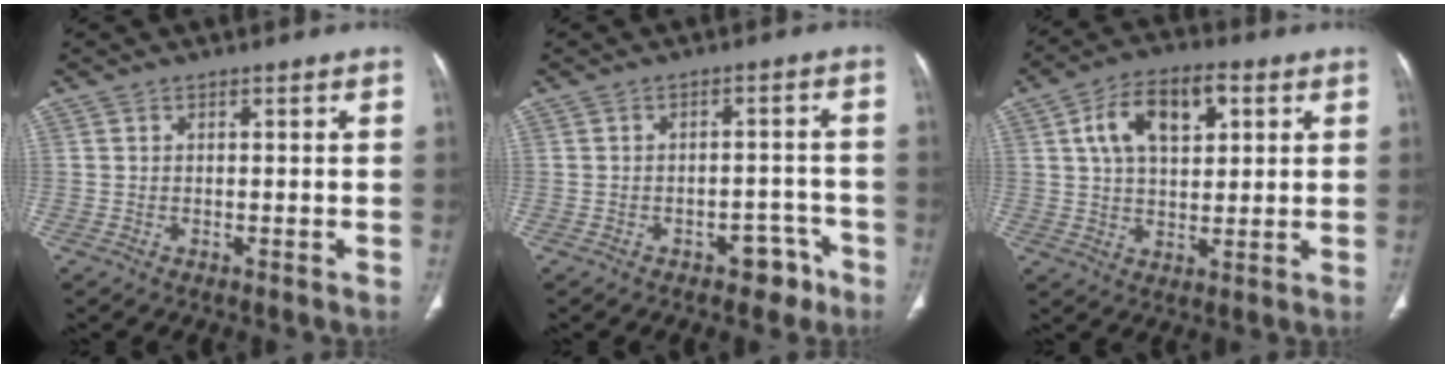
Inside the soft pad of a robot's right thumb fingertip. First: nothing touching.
{"total": 5.1, "force": [-3.2, 3.2, 2.3], "torque": [-0.005, 0.037, -0.037]}
{"total": 12.2, "force": [4.1, 7.0, 9.1], "torque": [-0.136, 0.005, 0.066]}